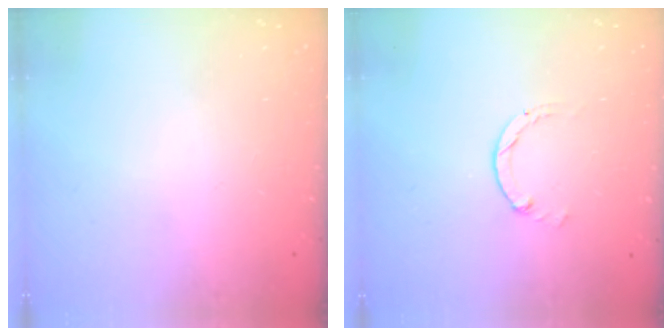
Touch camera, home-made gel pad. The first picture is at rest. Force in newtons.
{"total": 0.7, "press": 0.7, "slide": 0.2}